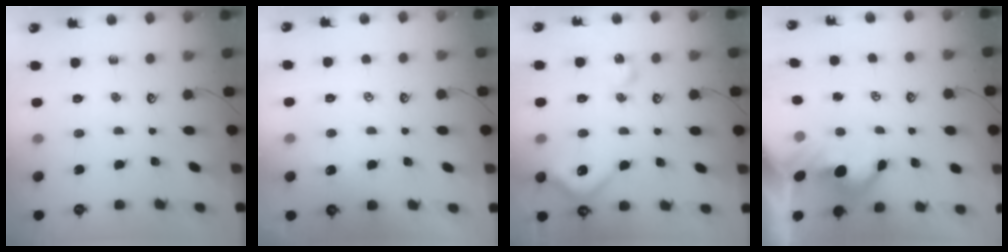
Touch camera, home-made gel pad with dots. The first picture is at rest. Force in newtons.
{"total": 2.6, "press": 2.6, "slide": 0.2}
{"total": 10.7, "press": 10.7, "slide": 0.7}
{"total": 5.5, "press": 5.4, "slide": 1.2}